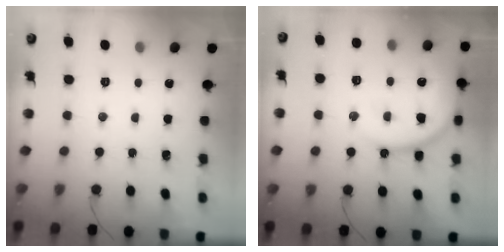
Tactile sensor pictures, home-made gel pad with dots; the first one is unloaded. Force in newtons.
{"total": 15.6, "press": 15.5, "slide": 1.7}